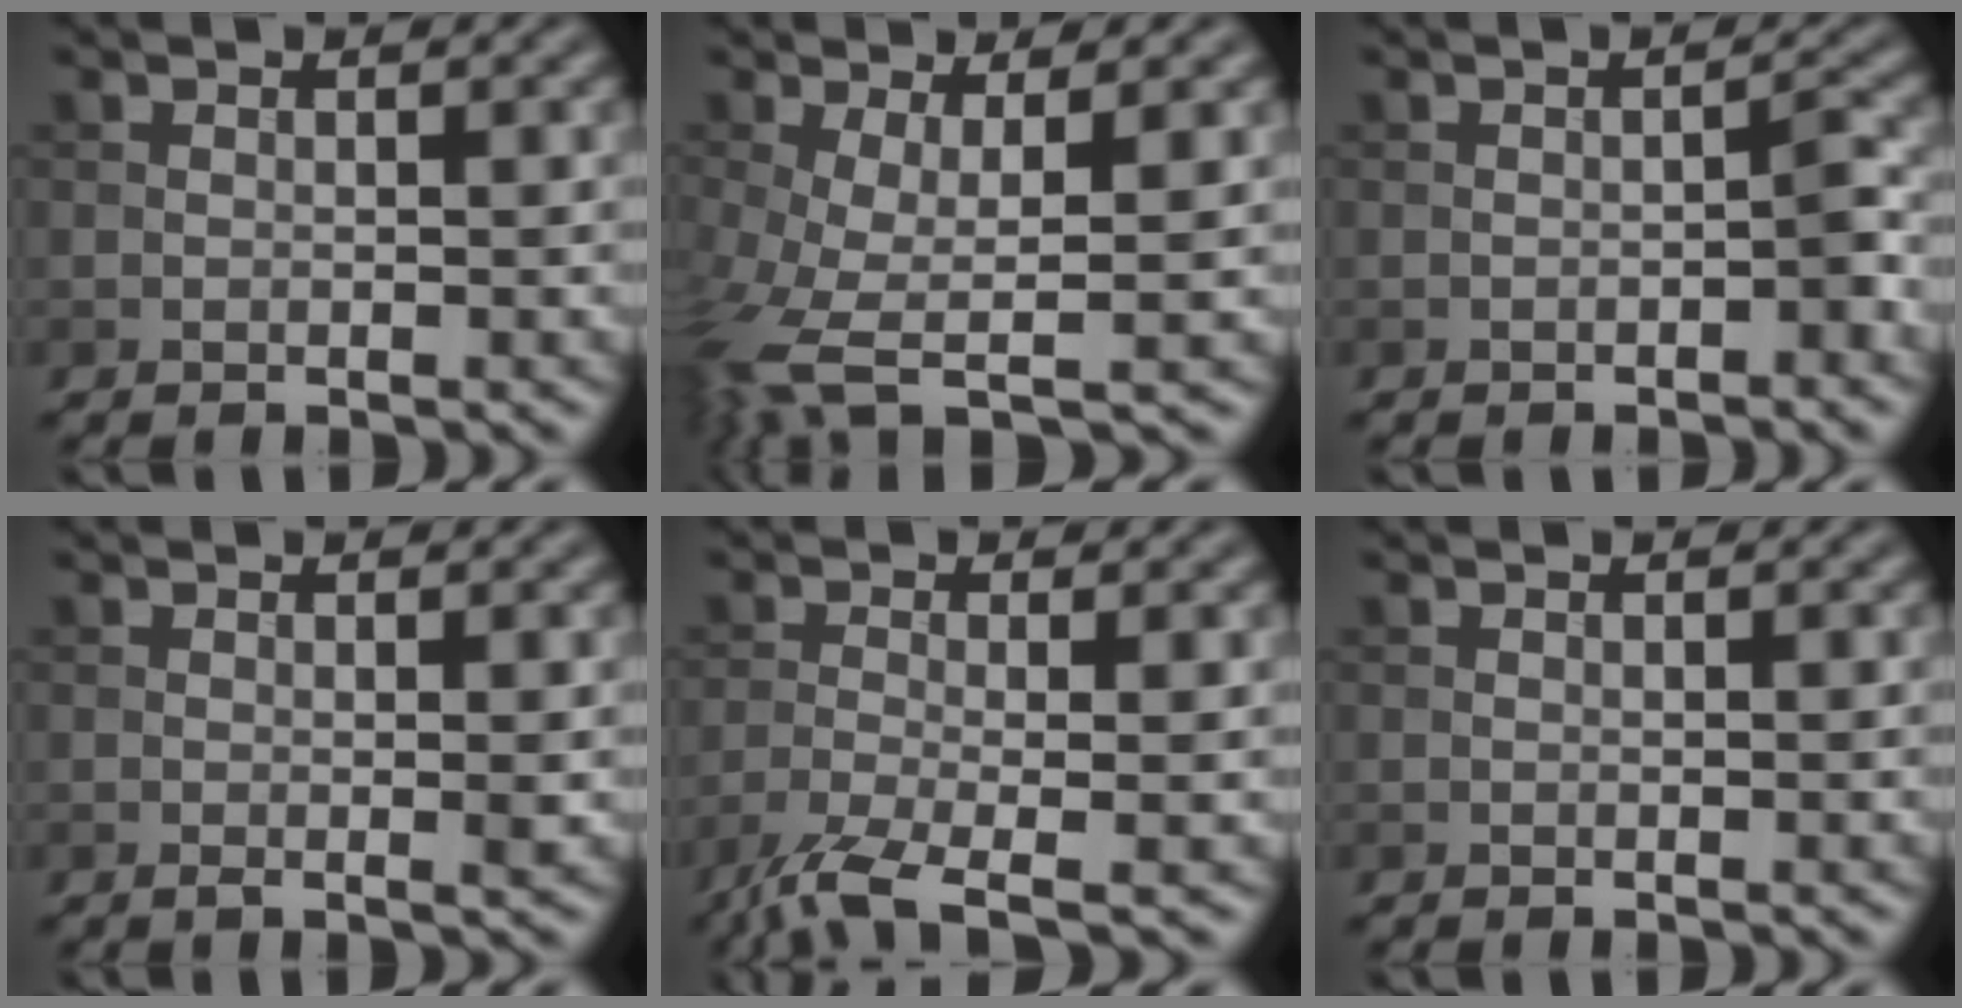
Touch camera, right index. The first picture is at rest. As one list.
[{"total": 6.4, "force": [-2.4, 1.8, 5.6], "torque": [-0.127, -0.014, -0.055]}, {"total": 1.4, "force": [-0.7, 0.4, 1.2], "torque": [-0.017, 0.006, -0.010]}, {"total": 1.1, "force": [-0.1, 0.1, 1.1], "torque": [-0.018, -0.004, -0.002]}, {"total": 5.1, "force": [-3.5, 1.1, 3.6], "torque": [-0.069, -0.009, -0.080]}, {"total": 0.0}]